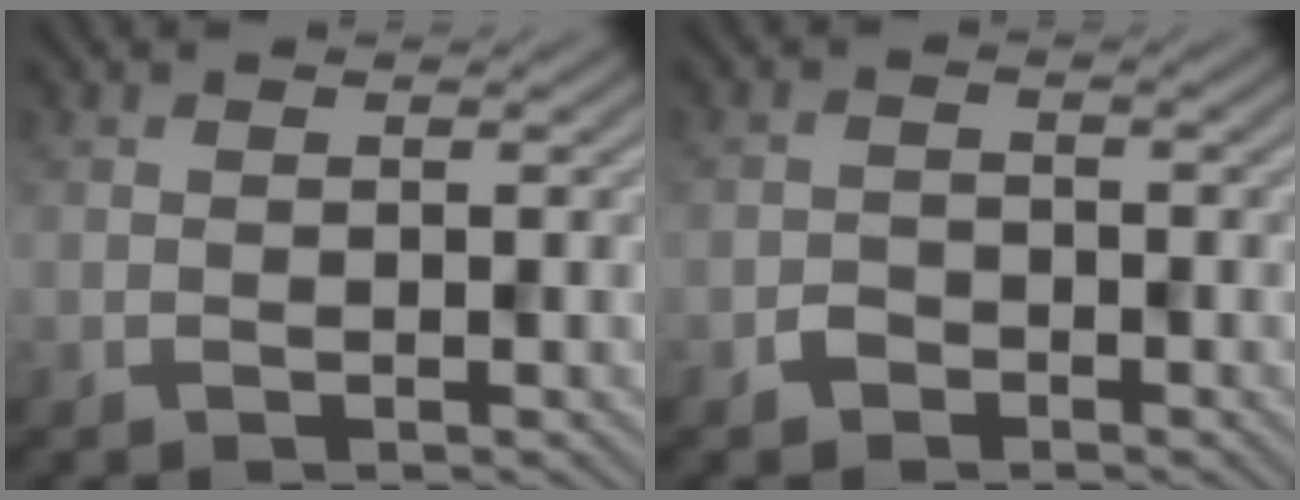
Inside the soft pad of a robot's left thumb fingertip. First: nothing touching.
{"total": 1.7, "force": [-1.2, 1.2, 0.2], "torque": [-0.001, 0.002, -0.029]}